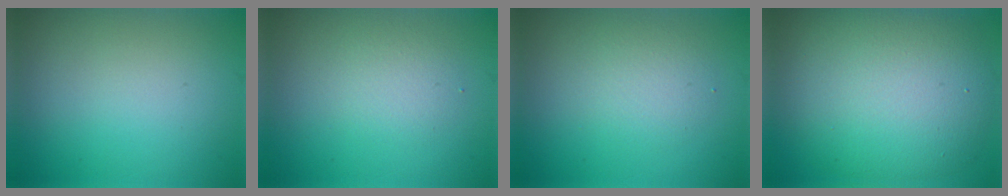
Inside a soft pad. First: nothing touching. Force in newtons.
{"total": 1.9, "press": 1.9, "slide": 0.2}
{"total": 2.4, "press": 2.4, "slide": 0.2}
{"total": 11.2, "press": 11.2, "slide": 0.4}